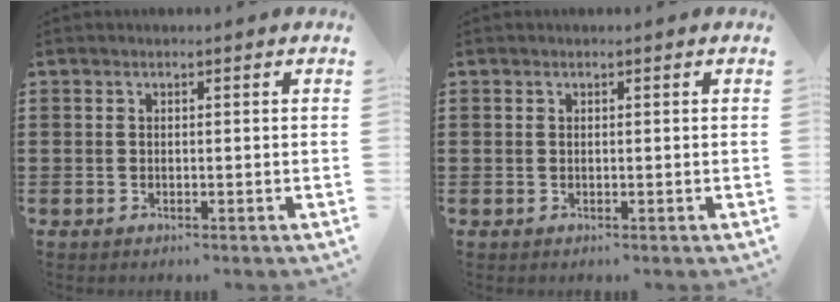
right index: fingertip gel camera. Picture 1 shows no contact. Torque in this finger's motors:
{"motor_torque": [-0.01, 0.51, 0.01, 0.01]}